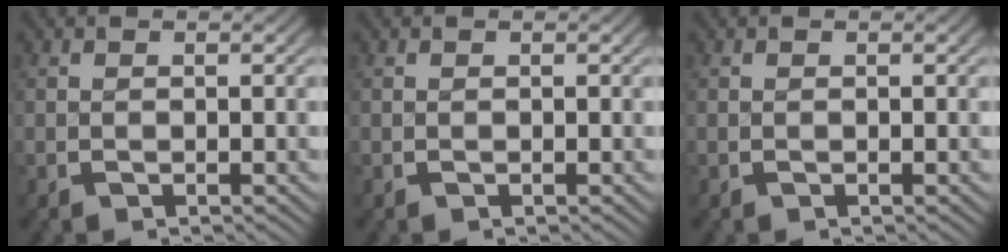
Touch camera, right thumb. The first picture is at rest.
{"total": 0.0}
{"total": 0.0}